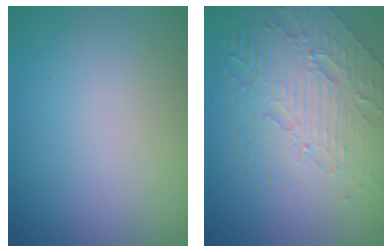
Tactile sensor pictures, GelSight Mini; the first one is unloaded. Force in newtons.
{"total": 7.7, "press": 5.3, "slide": 5.5}